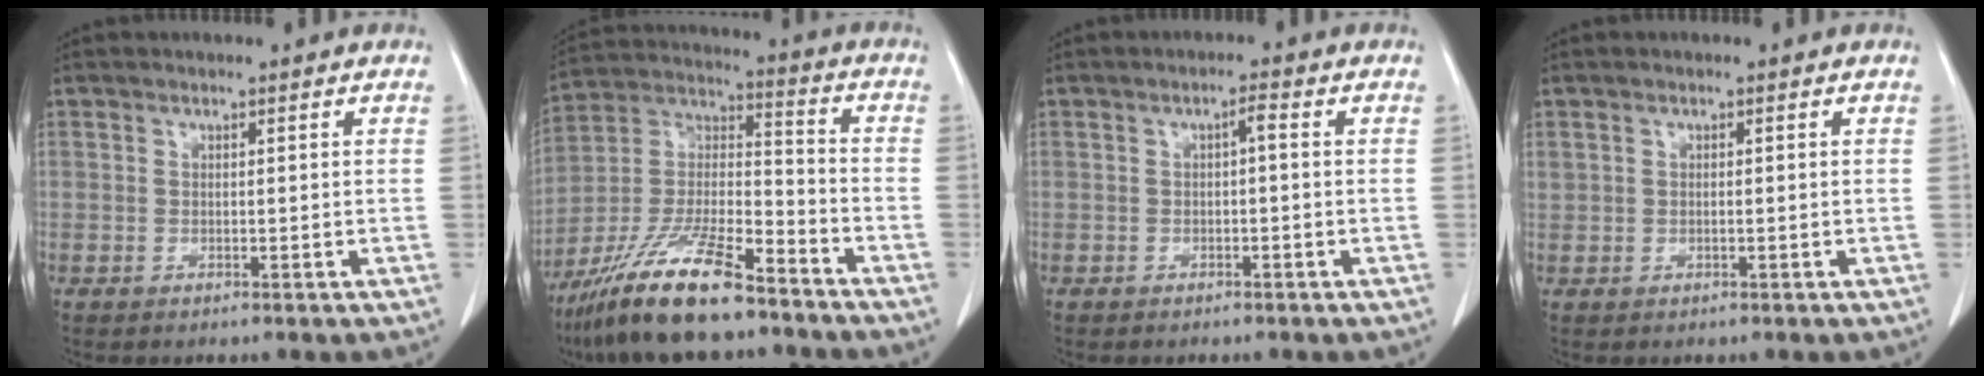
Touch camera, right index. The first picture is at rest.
{"total": 17.2, "force": [-12.9, 3.0, 11.0], "torque": [-0.231, -0.014, -0.236]}
{"total": 1.4, "force": [0.0, 0.2, 1.4], "torque": [-0.022, 0.005, 0.000]}
{"total": 0.7, "force": [0.1, 0.5, 0.4], "torque": [-0.014, 0.006, 0.008]}